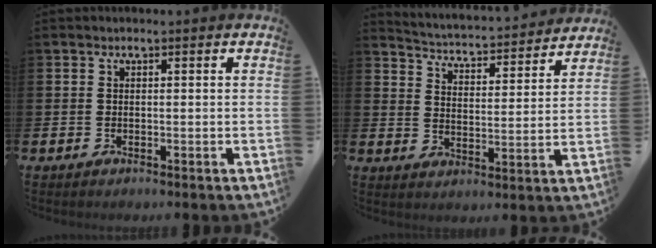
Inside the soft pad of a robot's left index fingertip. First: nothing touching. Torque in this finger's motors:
{"motor_torque": [0.85, -1.29, 0.05, 0.01]}